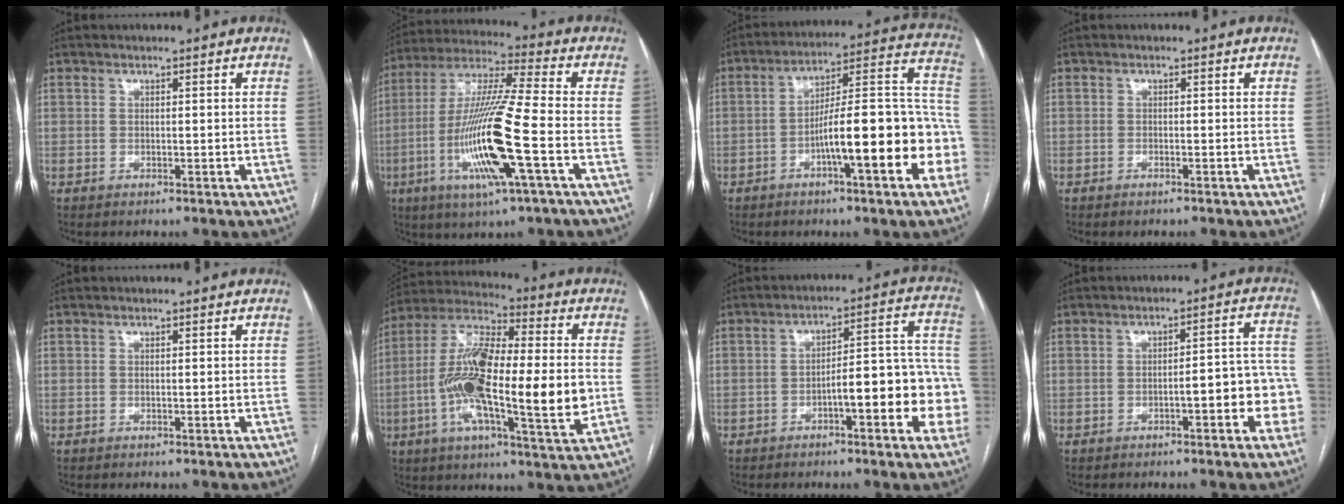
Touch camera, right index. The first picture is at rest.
{"total": 17.0, "force": [-5.0, 0.2, 16.3], "torque": [-0.332, -0.014, -0.099]}
{"total": 18.5, "force": [-5.8, 2.5, 17.4], "torque": [-0.206, 0.038, -0.082]}
{"total": 0.7, "force": [-0.6, 0.0, 0.3], "torque": [-0.011, -0.001, -0.009]}
{"total": 0.0}
{"total": 21.9, "force": [-2.7, 4.7, 21.3], "torque": [-0.393, 0.003, -0.051]}
{"total": 13.9, "force": [-4.2, 3.2, 12.9], "torque": [-0.146, 0.044, -0.054]}
{"total": 8.7, "force": [-2.7, 2.2, 7.9], "torque": [-0.084, 0.035, -0.034]}